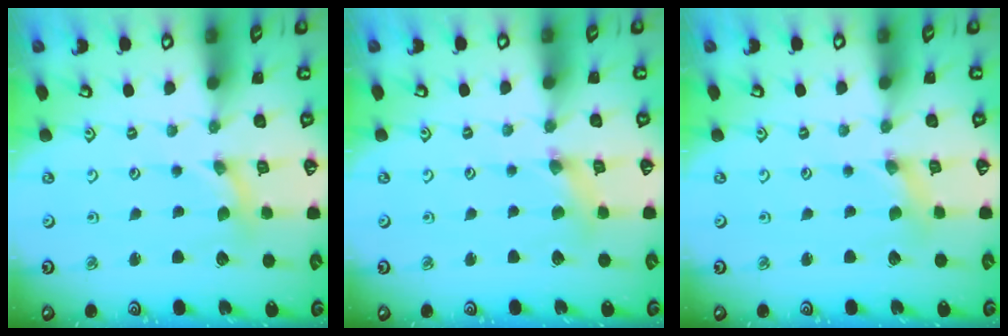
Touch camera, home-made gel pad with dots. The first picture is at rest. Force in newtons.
{"total": 2.5, "press": 2.4, "slide": 0.3}
{"total": 1.4, "press": 1.4, "slide": 0.0}